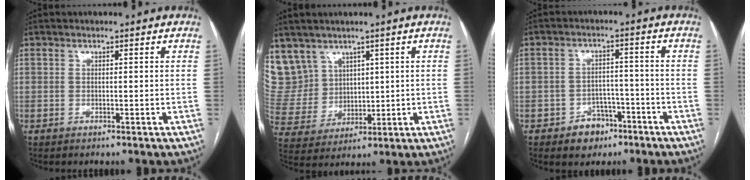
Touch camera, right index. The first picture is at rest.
{"total": 10.8, "force": [6.6, 8.5, 1.3], "torque": [-0.049, 0.037, 0.160]}
{"total": 5.1, "force": [-3.1, 3.8, 1.7], "torque": [-0.021, 0.012, -0.040]}